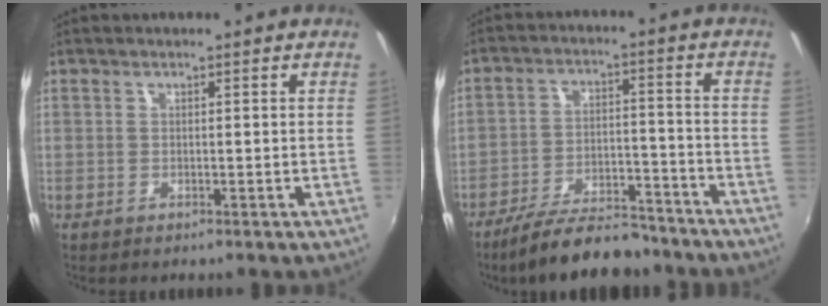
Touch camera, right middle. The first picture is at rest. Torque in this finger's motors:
{"motor_torque": [1.07, -1.07, 0.30, 0.21]}